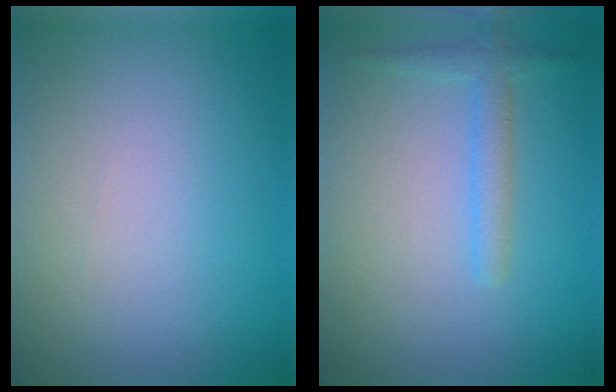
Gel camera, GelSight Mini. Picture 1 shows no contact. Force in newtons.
{"total": 1.4, "press": 1.4, "slide": 0.1}